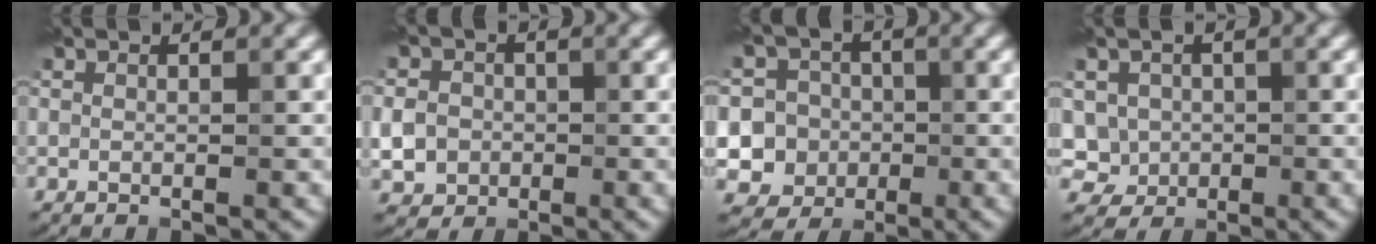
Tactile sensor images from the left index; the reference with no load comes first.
{"total": 4.0, "force": [-0.5, 3.7, 1.5], "torque": [-0.017, -0.001, -0.022]}
{"total": 8.5, "force": [-1.7, 8.1, 1.9], "torque": [-0.033, 0.012, -0.058]}
{"total": 3.6, "force": [0.1, 3.5, 1.2], "torque": [-0.014, 0.007, -0.001]}